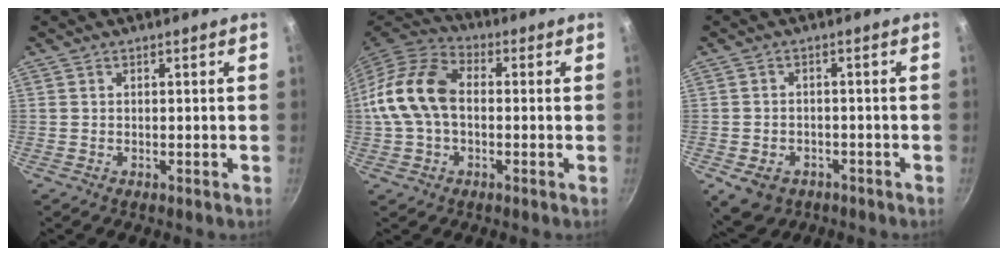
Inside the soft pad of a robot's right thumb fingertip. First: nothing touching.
{"total": 14.9, "force": [0.0, 10.0, 11.1], "torque": [-0.197, 0.038, -0.015]}
{"total": 6.7, "force": [-3.0, 4.9, 3.4], "torque": [-0.043, 0.019, -0.033]}